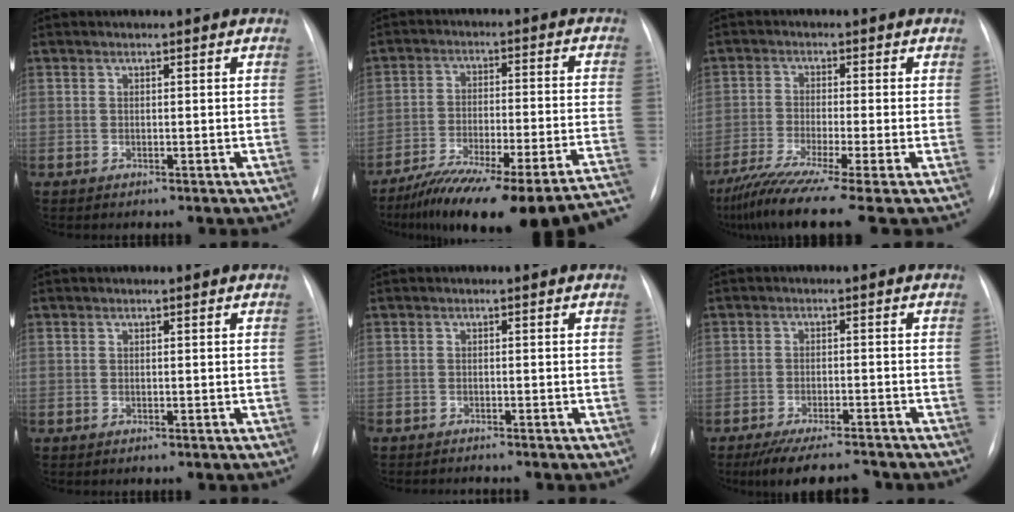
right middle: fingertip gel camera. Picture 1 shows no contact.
{"total": 25.4, "force": [-20.3, 1.5, 15.2], "torque": [-0.160, -0.013, -0.285]}
{"total": 10.7, "force": [-7.6, -1.4, 7.4], "torque": [-0.129, -0.037, -0.125]}
{"total": 0.0}
{"total": 1.8, "force": [-1.7, -0.3, 0.3], "torque": [-0.006, -0.006, -0.027]}
{"total": 9.2, "force": [-8.3, 1.2, 3.8], "torque": [-0.061, -0.011, -0.122]}